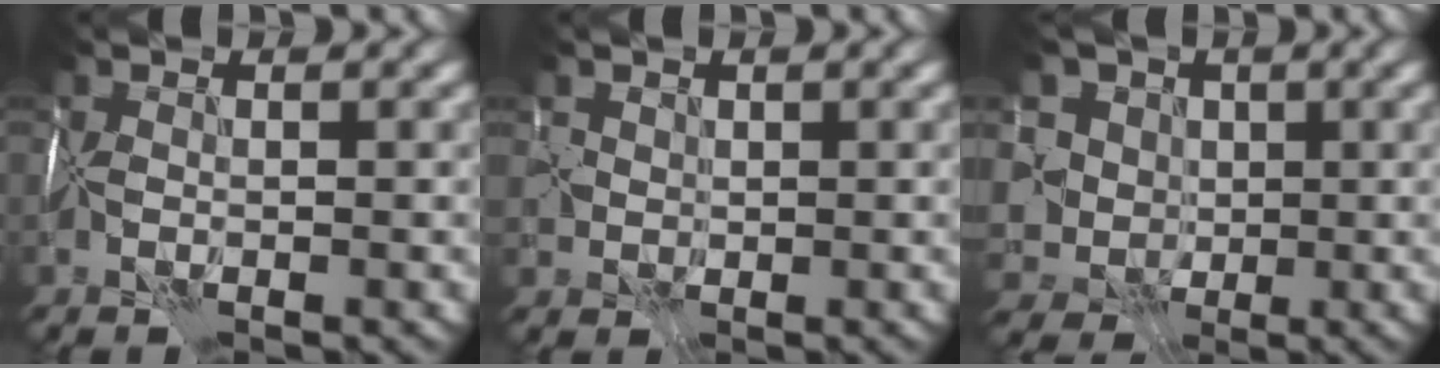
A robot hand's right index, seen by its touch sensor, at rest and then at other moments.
{"total": 1.2, "force": [0.4, 1.1, -0.2], "torque": [0.005, 0.002, 0.014]}
{"total": 7.1, "force": [2.0, 6.1, 3.1], "torque": [-0.060, 0.009, 0.019]}